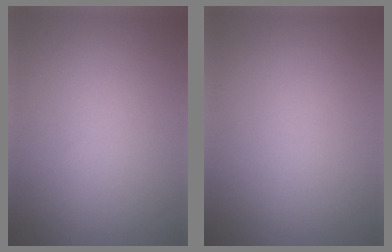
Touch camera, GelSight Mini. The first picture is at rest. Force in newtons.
{"total": 0.0}